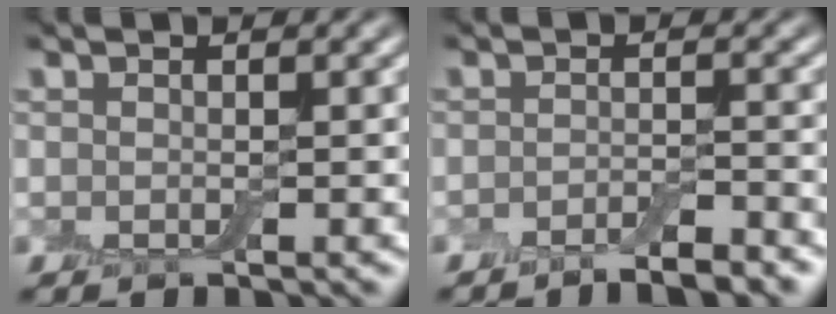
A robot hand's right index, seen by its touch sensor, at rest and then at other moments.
{"total": 3.0, "force": [-2.4, 0.4, 1.6], "torque": [-0.024, 0.002, -0.041]}